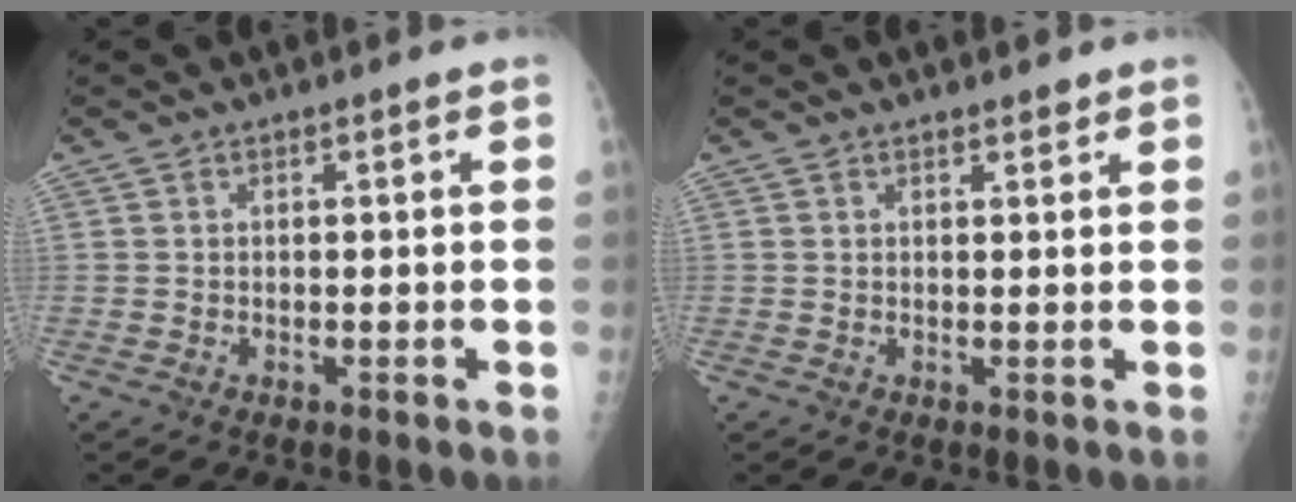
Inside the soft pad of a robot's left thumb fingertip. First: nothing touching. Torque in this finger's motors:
{"motor_torque": [-0.16, -0.01, -0.31, -0.24, 0.00]}